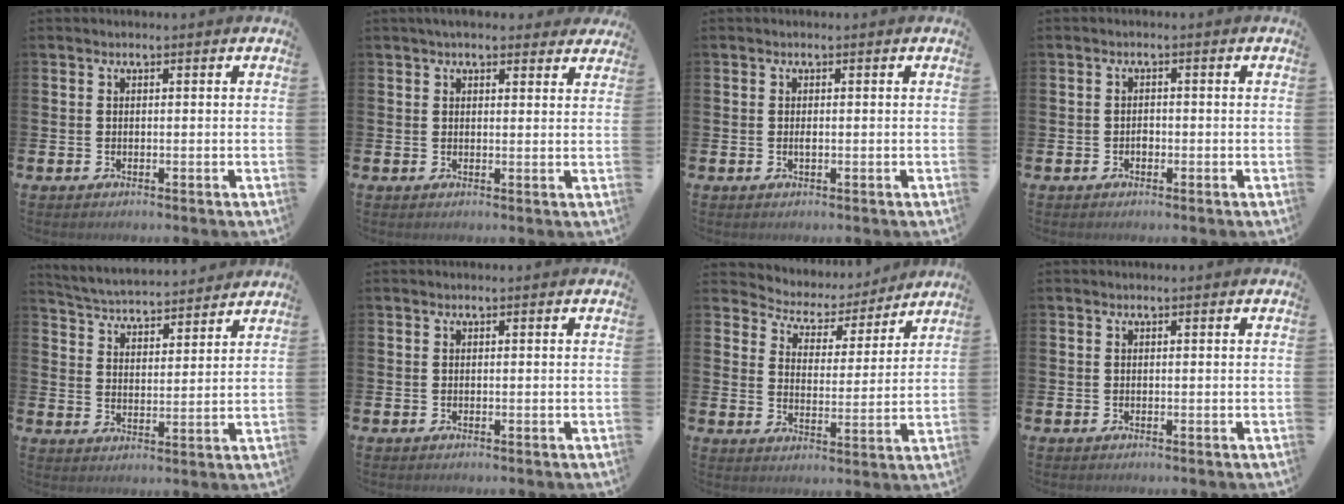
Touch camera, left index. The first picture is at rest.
{"total": 3.4, "force": [3.1, 1.1, 0.8], "torque": [-0.015, -0.009, 0.056]}
{"total": 0.7, "force": [0.0, 0.2, 0.7], "torque": [-0.011, -0.002, -0.001]}
{"total": 1.0, "force": [-0.4, 0.8, 0.5], "torque": [-0.009, 0.002, -0.009]}
{"total": 4.5, "force": [4.5, 0.6, 0.3], "torque": [-0.034, -0.036, 0.077]}
{"total": 0.0}
{"total": 4.9, "force": [4.5, 2.0, 0.1], "torque": [-0.032, -0.040, 0.073]}
{"total": 0.0}